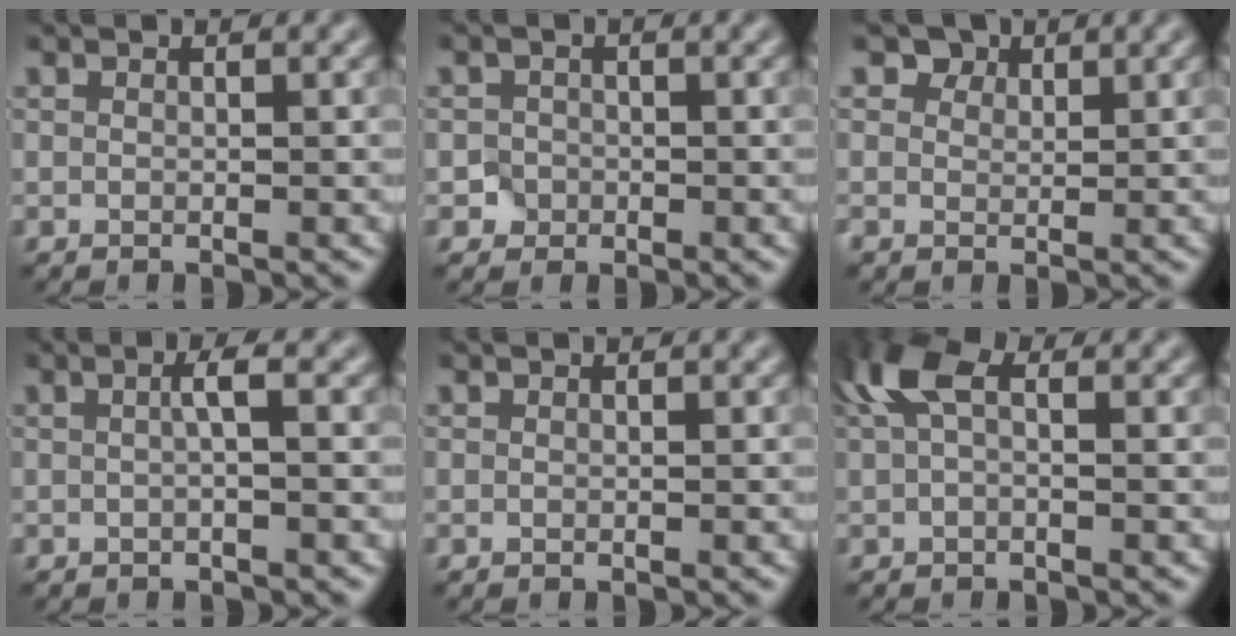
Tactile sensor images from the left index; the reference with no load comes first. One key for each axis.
{"total": 1.4, "fx": -0.5, "fy": 1.3, "fz": 0.1, "tx": 0.015, "ty": 0.002, "tz": -0.008}
{"total": 2.8, "fx": 1.6, "fy": 2.1, "fz": 0.9, "tx": -0.025, "ty": -0.010, "tz": 0.026}
{"total": 1.7, "fx": 0.1, "fy": 0.2, "fz": 1.7, "tx": -0.029, "ty": 0.006, "tz": -0.001}
{"total": 0.0}
{"total": 4.1, "fx": 1.5, "fy": 2.0, "fz": 3.3, "tx": -0.071, "ty": 0.014, "tz": 0.018}